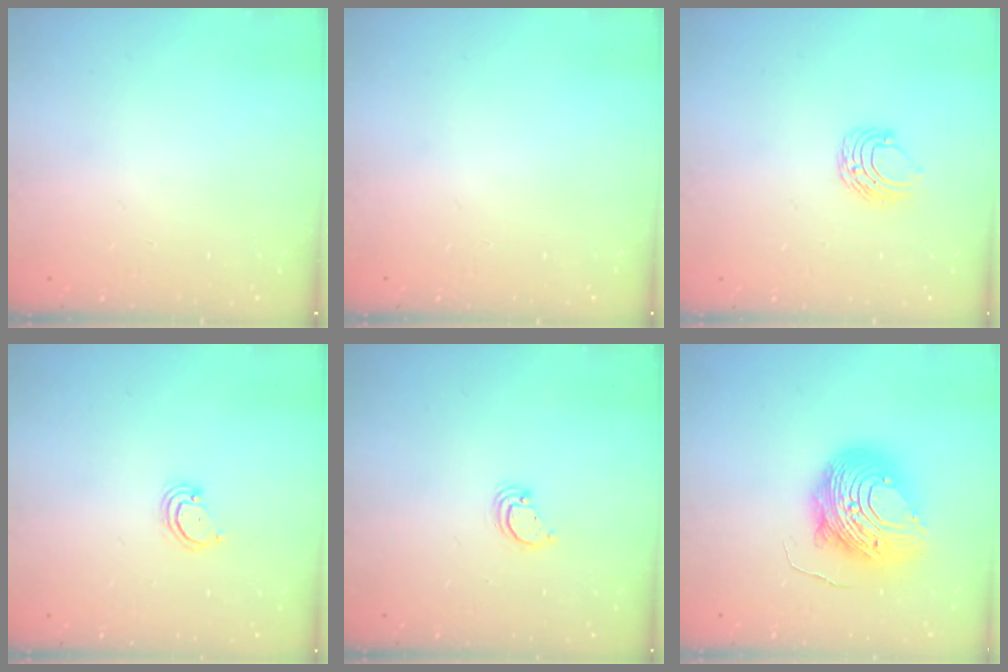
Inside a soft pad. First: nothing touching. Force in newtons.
{"total": 0.0}
{"total": 6.3, "press": 6.2, "slide": 0.6}
{"total": 2.8, "press": 2.8, "slide": 0.2}
{"total": 3.5, "press": 3.5, "slide": 0.3}
{"total": 14.9, "press": 14.8, "slide": 1.3}